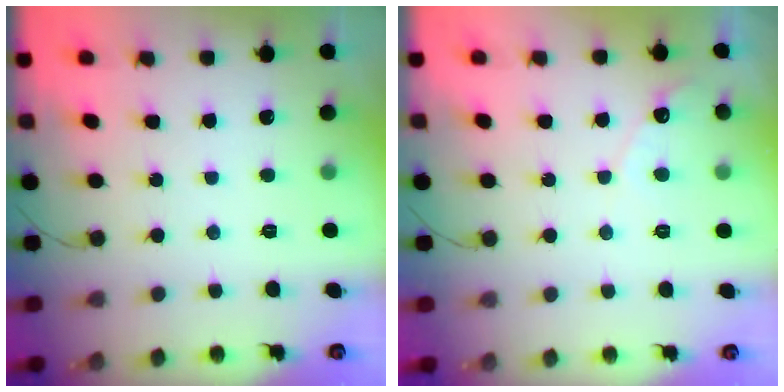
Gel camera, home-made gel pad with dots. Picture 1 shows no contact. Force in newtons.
{"total": 4.7, "press": 4.7, "slide": 0.2}